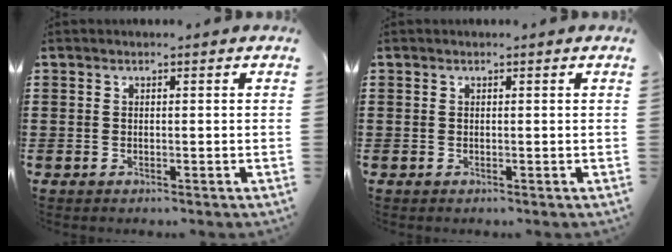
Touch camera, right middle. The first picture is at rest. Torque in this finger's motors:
{"motor_torque": [0.00, 0.00, 0.00, -0.01]}